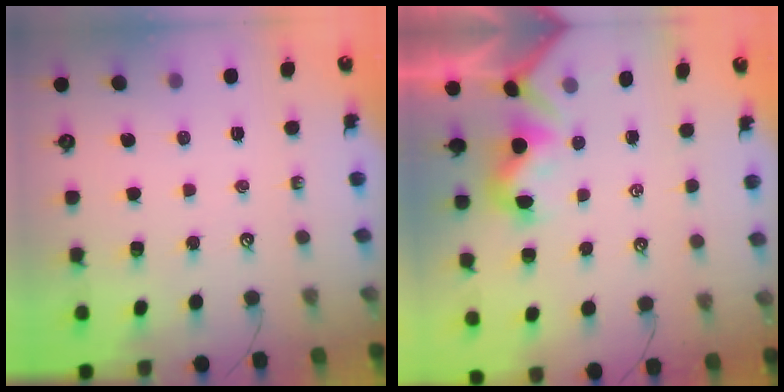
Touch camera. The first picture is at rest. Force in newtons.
{"total": 1.2, "press": 1.0, "slide": 0.6}